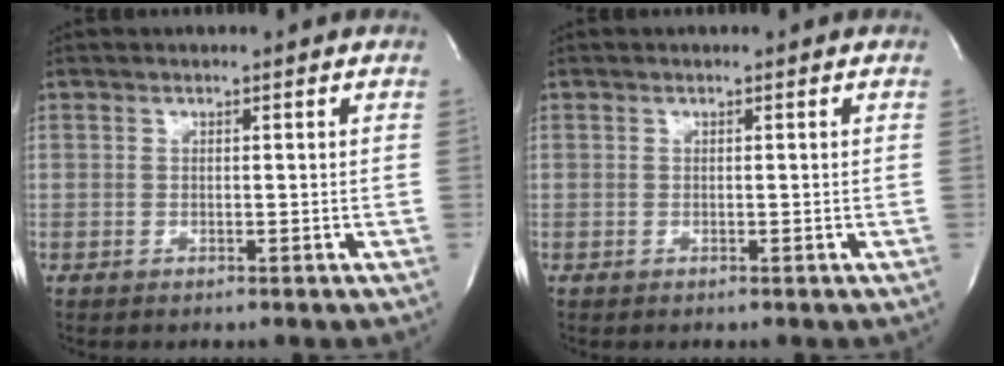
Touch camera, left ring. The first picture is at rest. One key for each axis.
{"total": 0.0}